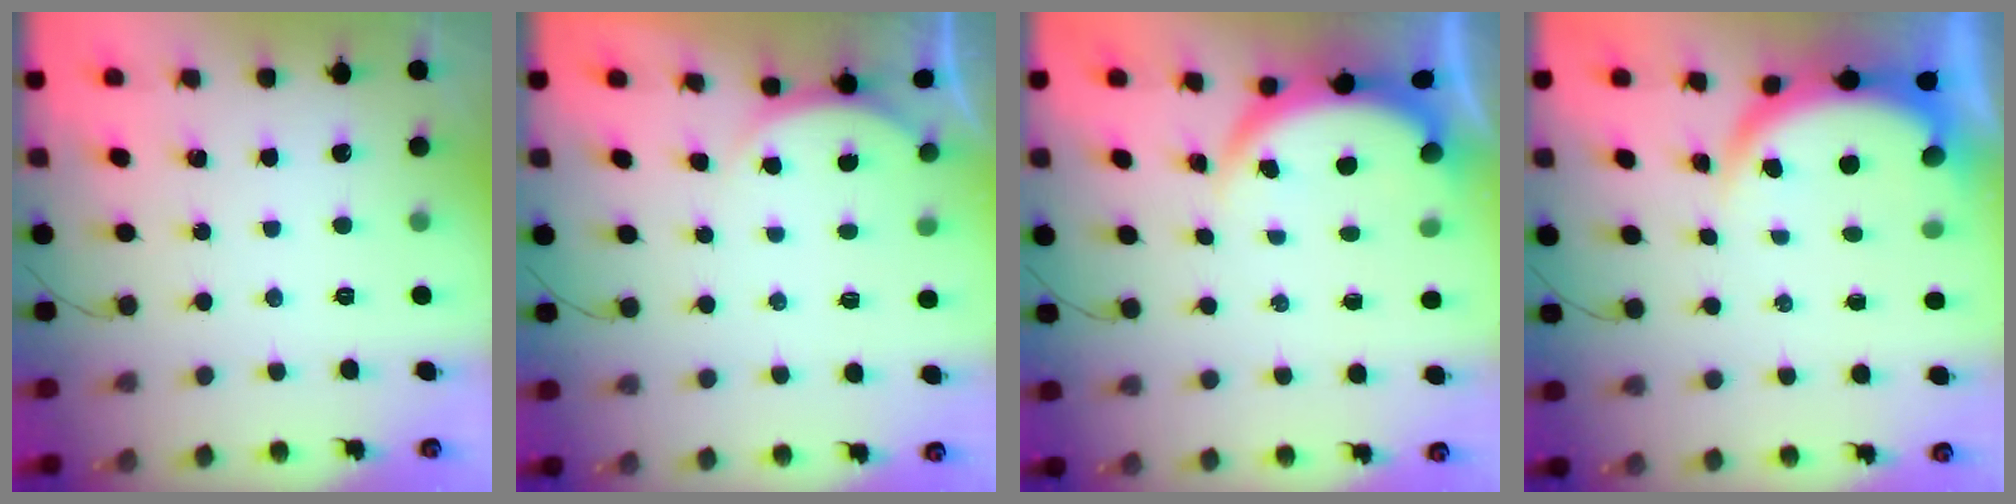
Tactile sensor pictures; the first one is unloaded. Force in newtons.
{"total": 2.3, "press": 2.2, "slide": 0.6}
{"total": 3.8, "press": 3.8, "slide": 0.2}
{"total": 5.1, "press": 5.1, "slide": 0.2}